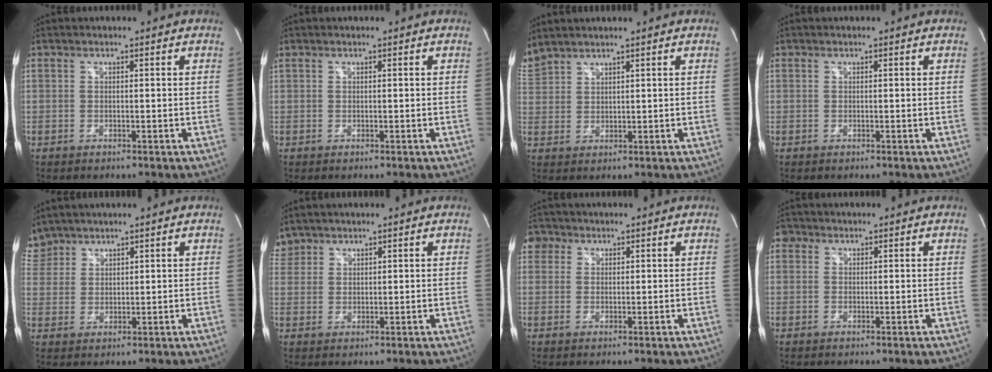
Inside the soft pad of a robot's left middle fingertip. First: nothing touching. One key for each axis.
{"total": 0.0}
{"total": 4.7, "fx": 4.5, "fy": 0.6, "fz": 1.2, "tx": -0.046, "ty": 0.021, "tz": 0.103}
{"total": 0.0}
{"total": 4.9, "fx": 4.4, "fy": 2.2, "fz": -0.1, "tx": -0.005, "ty": 0.016, "tz": 0.098}
{"total": 2.9, "fx": 2.6, "fy": 1.4, "fz": -0.3, "tx": 0.006, "ty": 0.012, "tz": 0.052}
{"total": 2.8, "fx": 1.4, "fy": 2.4, "fz": 0.3, "tx": -0.001, "ty": 0.011, "tz": 0.021}
{"total": 1.7, "fx": 0.7, "fy": 1.5, "fz": 0.3, "tx": 0.002, "ty": 0.008, "tz": 0.008}